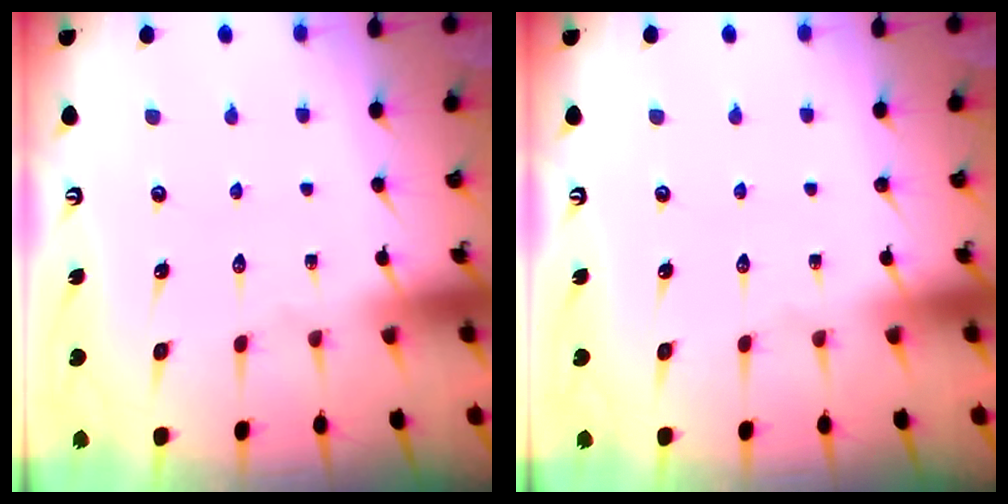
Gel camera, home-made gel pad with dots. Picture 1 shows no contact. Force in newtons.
{"total": 0.0}